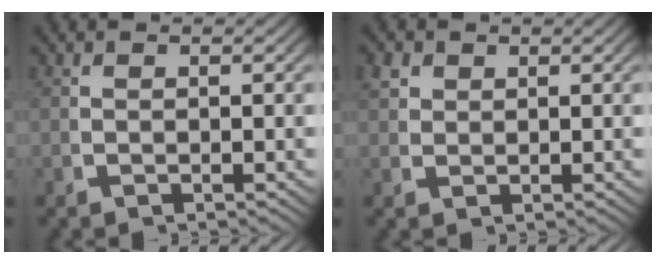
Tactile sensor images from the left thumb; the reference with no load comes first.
{"total": 1.9, "force": [1.2, 1.2, 0.7], "torque": [-0.019, -0.004, 0.030]}